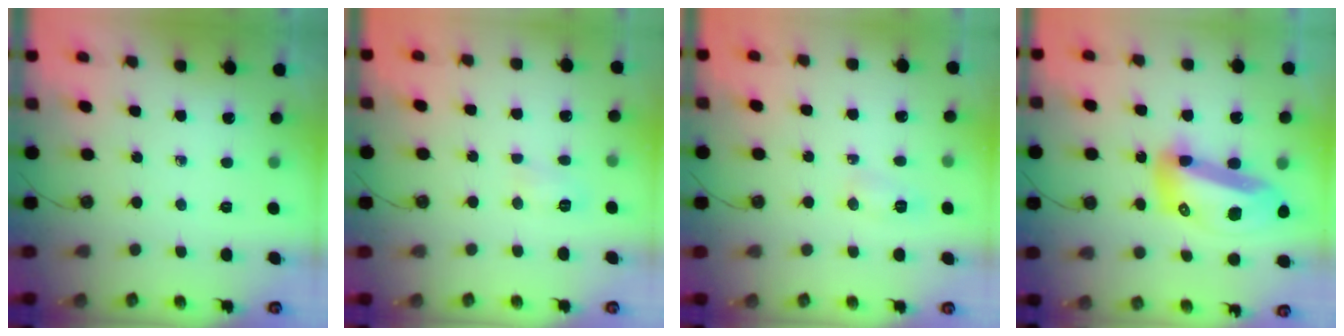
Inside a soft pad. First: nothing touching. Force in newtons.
{"total": 5.2, "press": 5.2, "slide": 0.7}
{"total": 7.2, "press": 7.0, "slide": 1.6}
{"total": 17.9, "press": 17.8, "slide": 2.1}